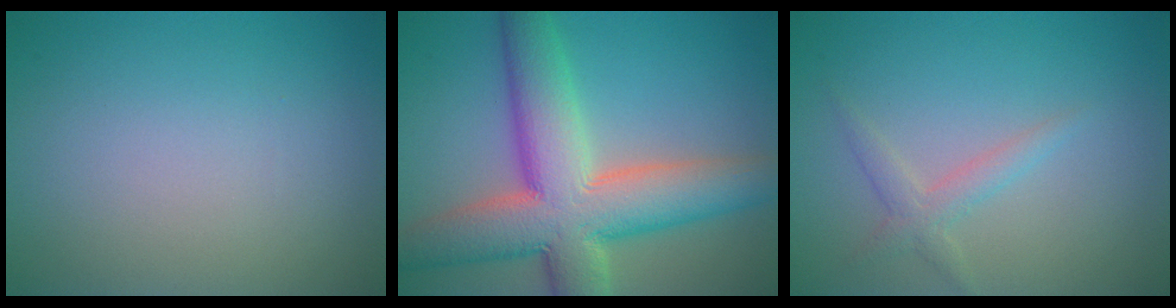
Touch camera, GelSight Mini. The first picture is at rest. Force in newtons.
{"total": 11.5, "press": 11.4, "slide": 1.1}
{"total": 1.8, "press": 1.8, "slide": 0.1}